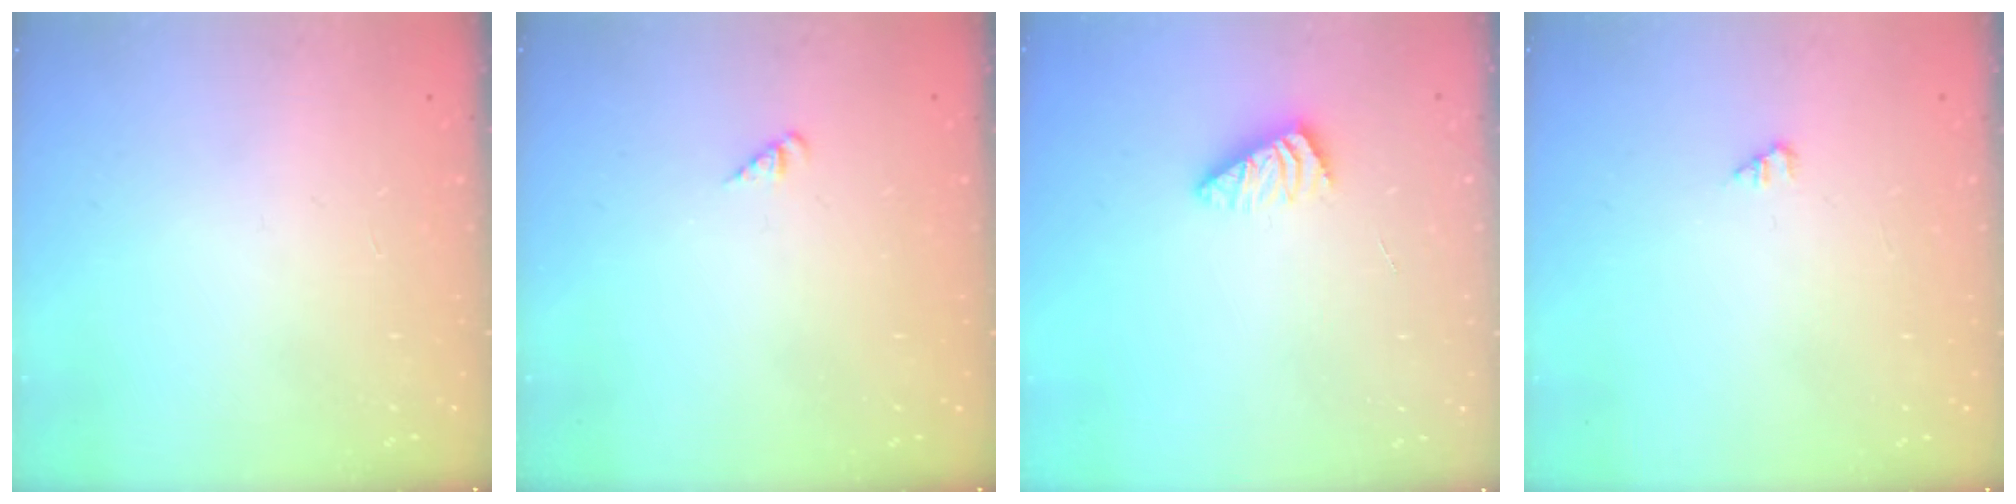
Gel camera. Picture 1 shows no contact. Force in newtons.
{"total": 1.4, "press": 1.4, "slide": 0.3}
{"total": 2.2, "press": 2.2, "slide": 0.4}
{"total": 1.0, "press": 1.0, "slide": 0.2}